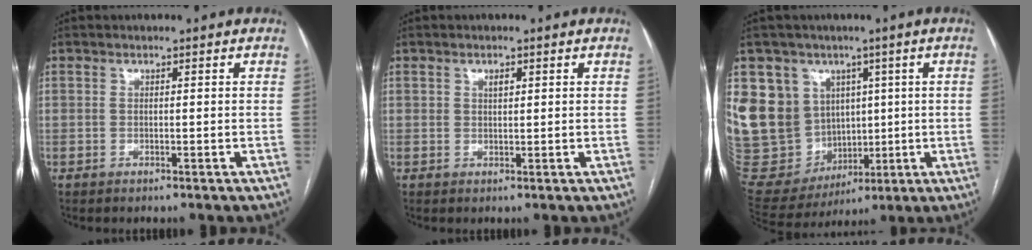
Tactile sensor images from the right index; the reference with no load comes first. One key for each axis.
{"total": 1.3, "fx": 0.5, "fy": 0.8, "fz": 0.8, "tx": -0.014, "ty": 0.000, "tz": 0.010}
{"total": 19.7, "fx": 5.0, "fy": 17.6, "fz": 7.3, "tx": -0.196, "ty": 0.058, "tz": 0.129}